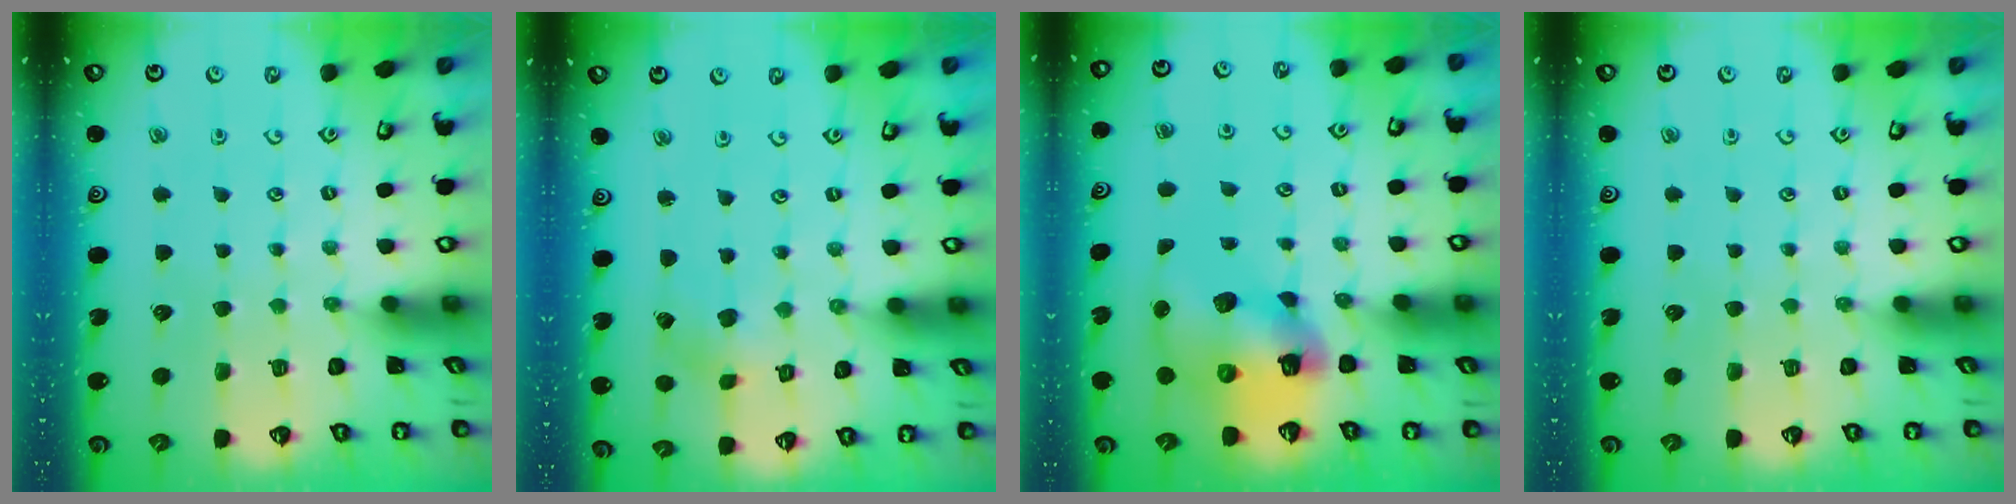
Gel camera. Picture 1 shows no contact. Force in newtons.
{"total": 2.2, "press": 2.2, "slide": 0.3}
{"total": 12.8, "press": 12.7, "slide": 1.8}
{"total": 0.0}